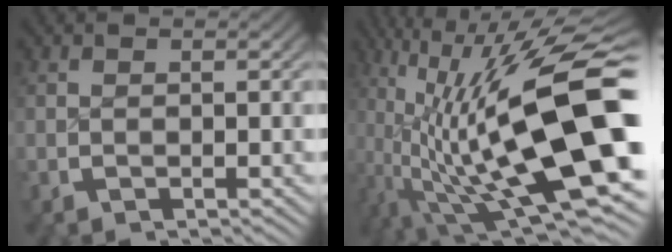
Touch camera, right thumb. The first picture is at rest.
{"total": 18.6, "force": [-1.2, 8.9, 16.3], "torque": [-0.278, -0.048, 0.015]}